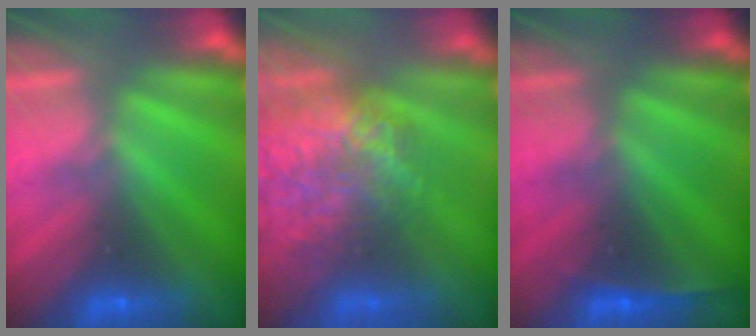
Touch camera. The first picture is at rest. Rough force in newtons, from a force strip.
{"total": 9.3}
{"total": 1.6}